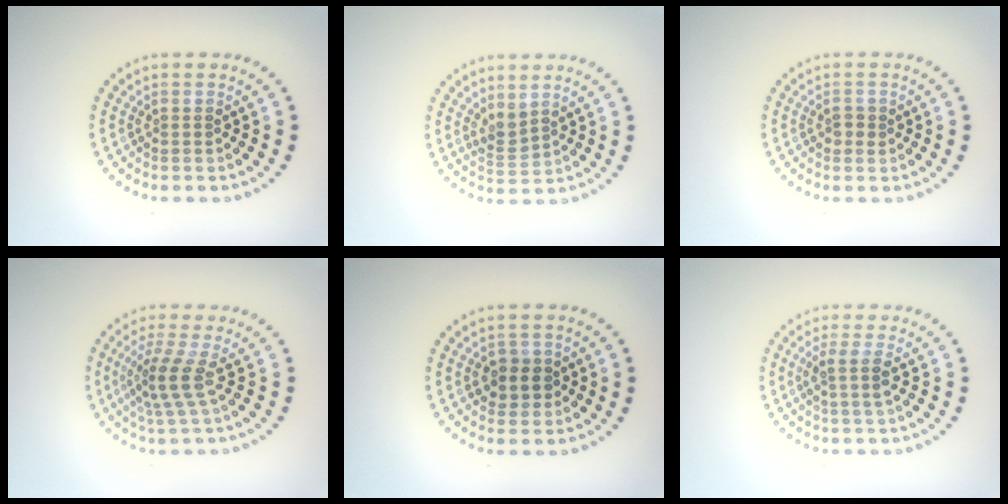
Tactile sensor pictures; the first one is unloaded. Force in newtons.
{"total": 1.7, "press": 1.4, "slide": 1.0}
{"total": 1.2, "press": 1.2, "slide": 0.2}
{"total": 2.9, "press": 2.1, "slide": 2.0}
{"total": 2.5, "press": 2.3, "slide": 0.9}
{"total": 1.9, "press": 1.5, "slide": 1.1}